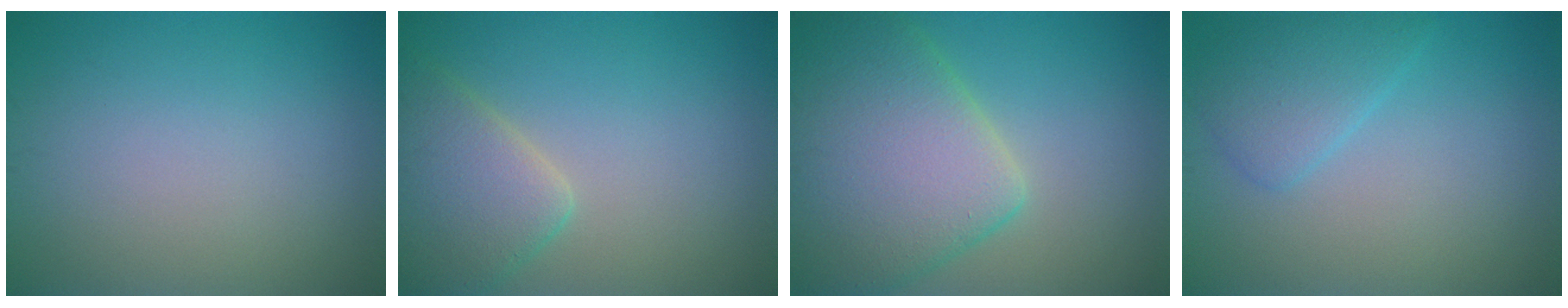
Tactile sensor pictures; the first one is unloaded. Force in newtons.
{"total": 5.1, "press": 5.0, "slide": 0.4}
{"total": 10.0, "press": 10.0, "slide": 0.5}
{"total": 2.9, "press": 2.9, "slide": 0.1}